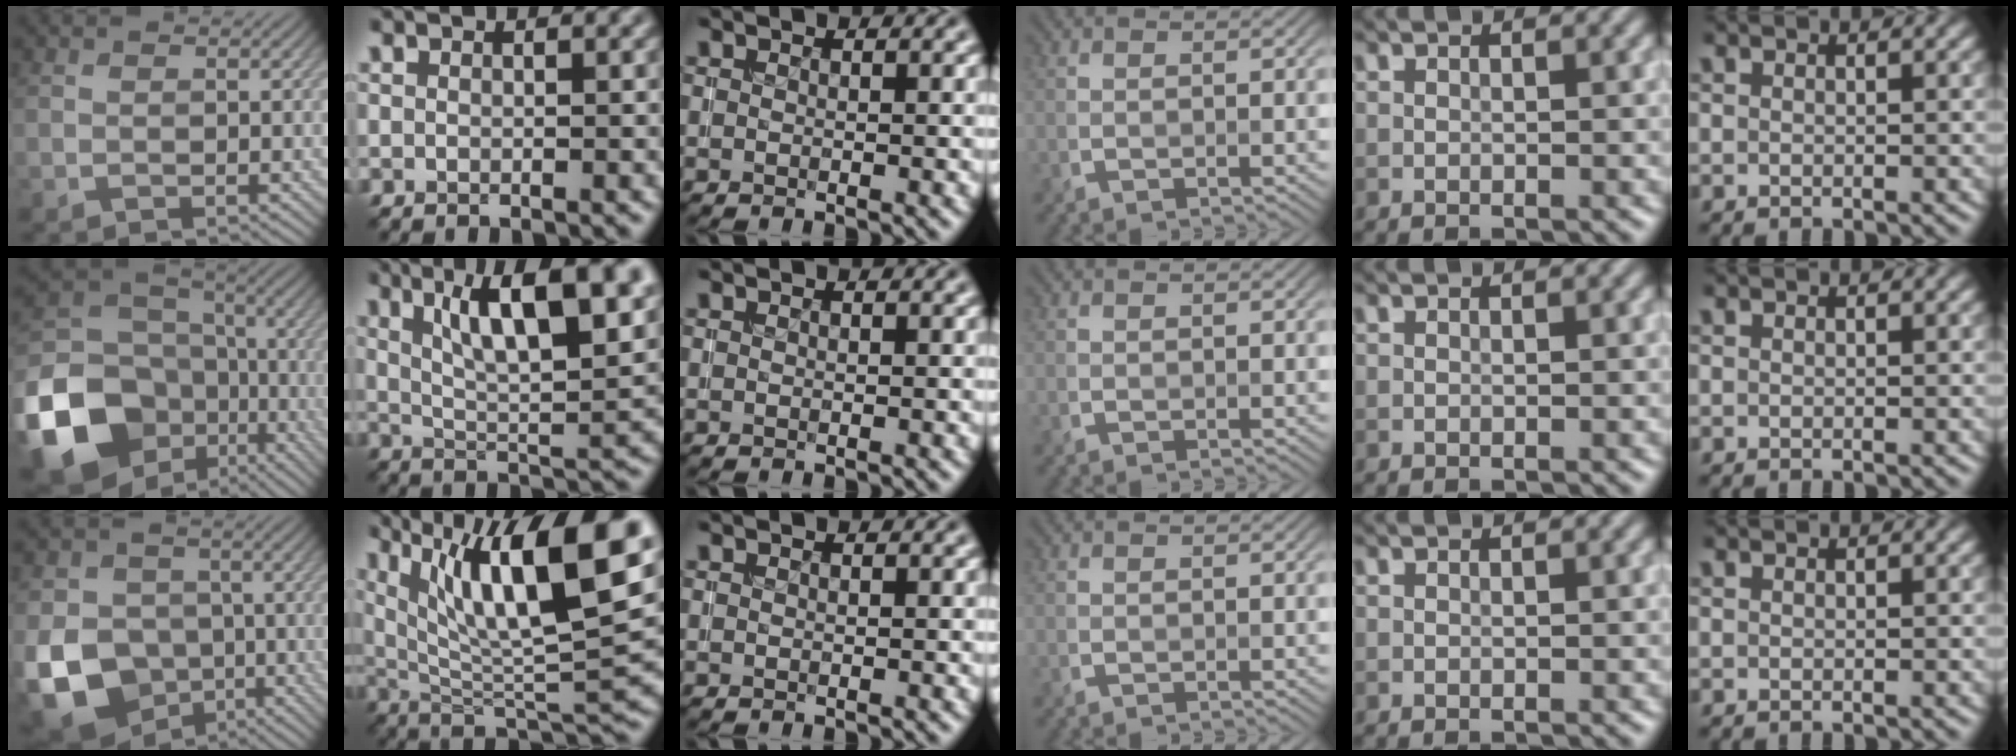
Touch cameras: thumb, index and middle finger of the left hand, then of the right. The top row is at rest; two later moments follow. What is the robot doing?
{"motion": "insert", "object": "coin"}